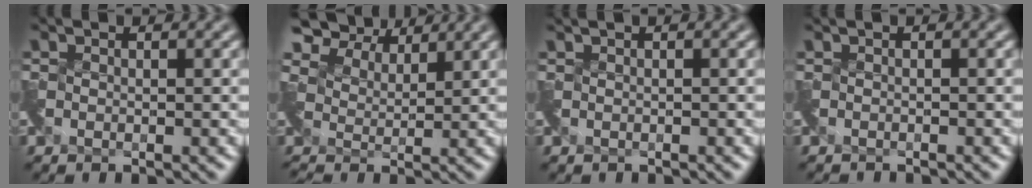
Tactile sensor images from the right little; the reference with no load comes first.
{"total": 6.0, "force": [5.3, 2.4, 1.5], "torque": [-0.048, 0.019, 0.085]}
{"total": 0.8, "force": [0.0, 0.5, 0.6], "torque": [-0.012, -0.006, 0.000]}
{"total": 1.0, "force": [-0.9, 0.1, 0.2], "torque": [-0.005, -0.017, -0.019]}